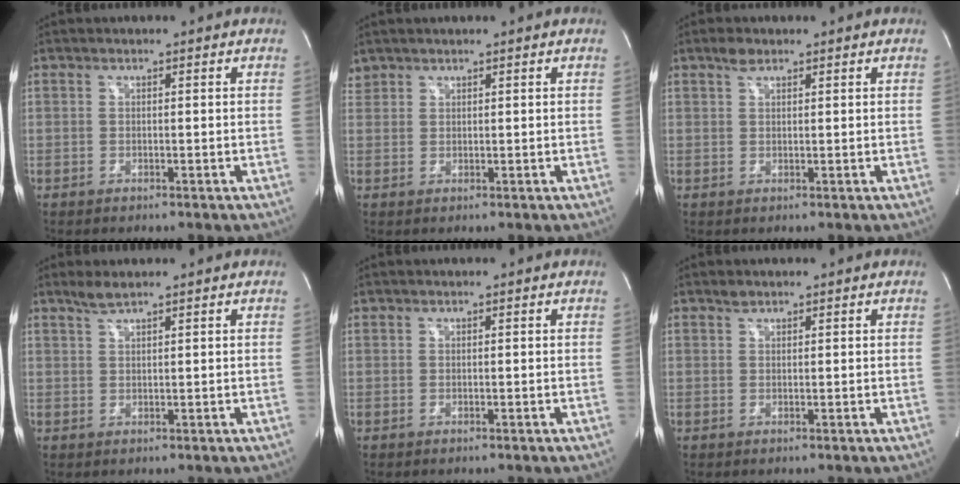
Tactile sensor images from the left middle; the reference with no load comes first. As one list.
[{"total": 1.6, "force": [1.4, 0.7, -0.2], "torque": [0.002, 0.011, 0.029]}, {"total": 1.8, "force": [1.3, 0.7, 0.9], "torque": [-0.025, 0.005, 0.026]}, {"total": 2.0, "force": [1.7, -0.1, 1.0], "torque": [-0.028, 0.004, 0.038]}, {"total": 0.0}, {"total": 0.9, "force": [0.8, 0.3, 0.2], "torque": [-0.007, 0.001, 0.014]}]